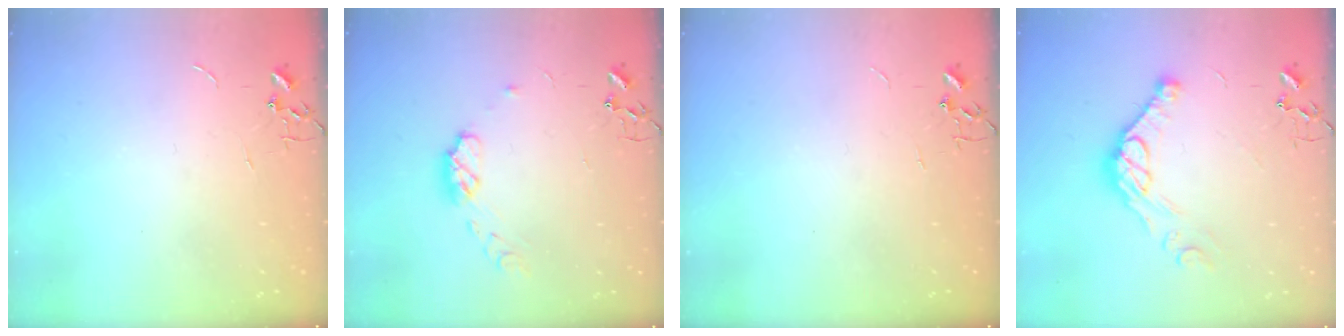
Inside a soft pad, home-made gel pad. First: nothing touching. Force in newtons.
{"total": 7.5, "press": 7.5, "slide": 0.5}
{"total": 0.0}
{"total": 12.2, "press": 12.1, "slide": 0.9}